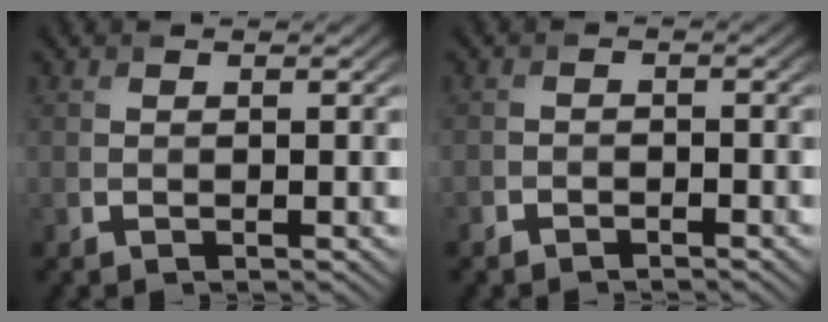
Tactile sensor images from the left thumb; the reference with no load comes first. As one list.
[{"total": 1.3, "force": [-1.3, 0.2, 0.0], "torque": [0.000, -0.002, -0.026]}]